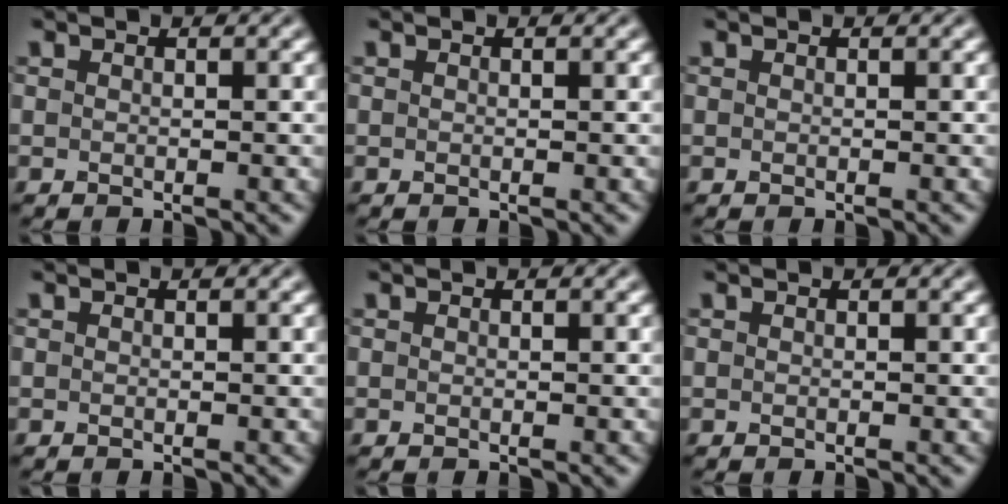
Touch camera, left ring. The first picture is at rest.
{"total": 0.0}
{"total": 0.0}
{"total": 0.0}
{"total": 0.0}
{"total": 0.0}